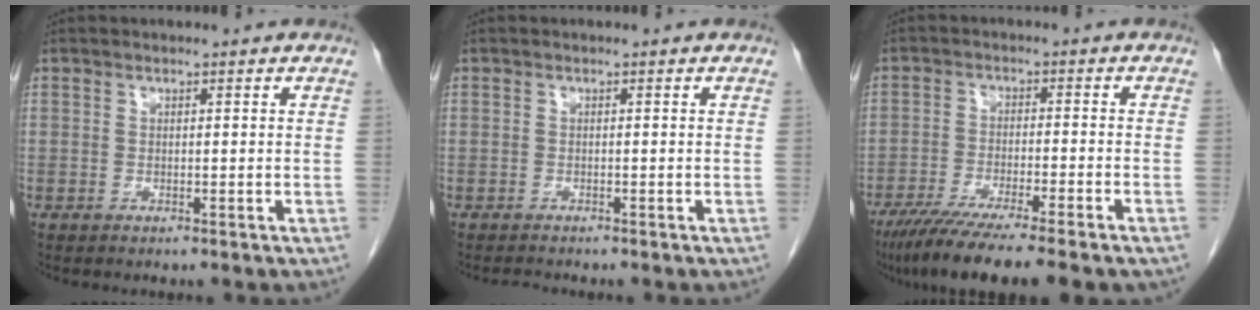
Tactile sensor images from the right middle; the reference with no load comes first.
{"total": 0.9, "force": [-0.9, 0.0, 0.1], "torque": [-0.011, -0.008, -0.014]}
{"total": 12.1, "force": [-9.4, 0.1, 7.6], "torque": [-0.119, -0.032, -0.148]}